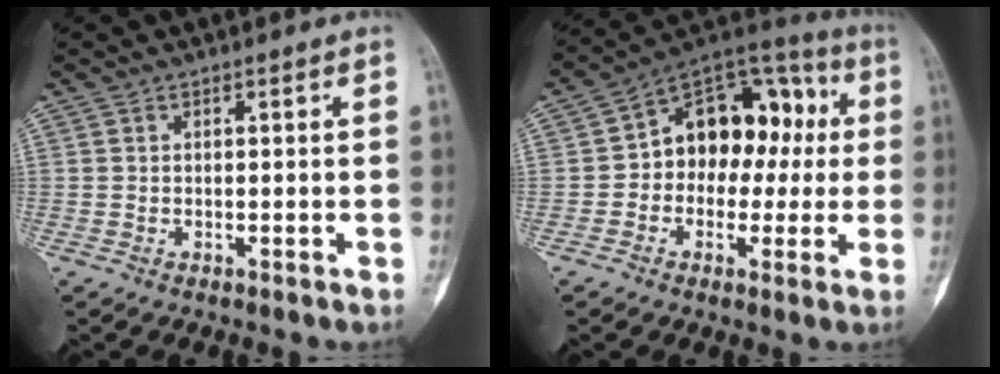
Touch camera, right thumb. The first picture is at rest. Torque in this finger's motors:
{"motor_torque": [0.23, 0.34, 0.50, -0.38, 0.07]}